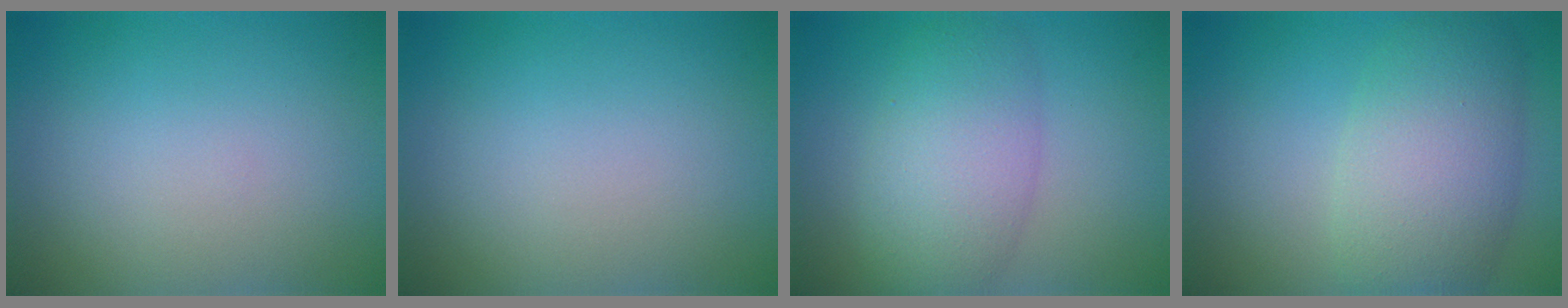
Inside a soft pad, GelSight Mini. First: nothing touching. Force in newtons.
{"total": 0.0}
{"total": 5.9, "press": 5.9, "slide": 0.1}
{"total": 7.1, "press": 7.1, "slide": 0.3}